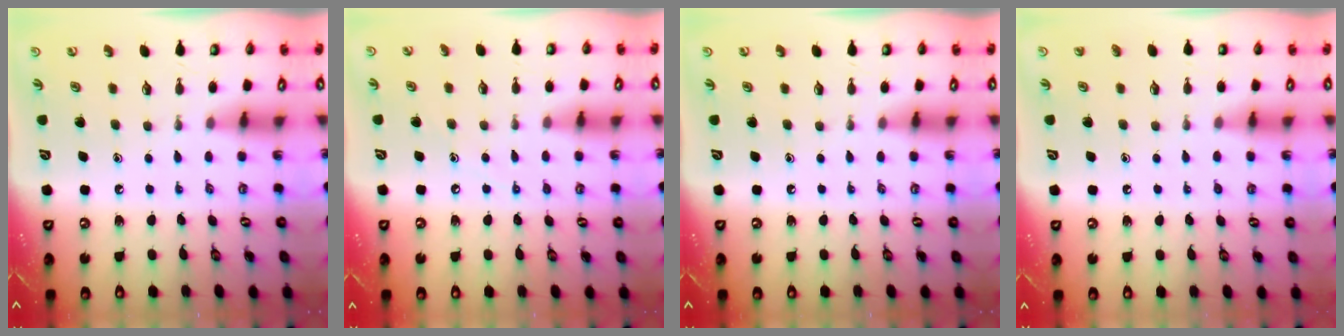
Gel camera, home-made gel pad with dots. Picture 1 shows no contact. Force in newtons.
{"total": 5.0, "press": 4.9, "slide": 0.7}
{"total": 0.0}
{"total": 2.0, "press": 2.0, "slide": 0.2}